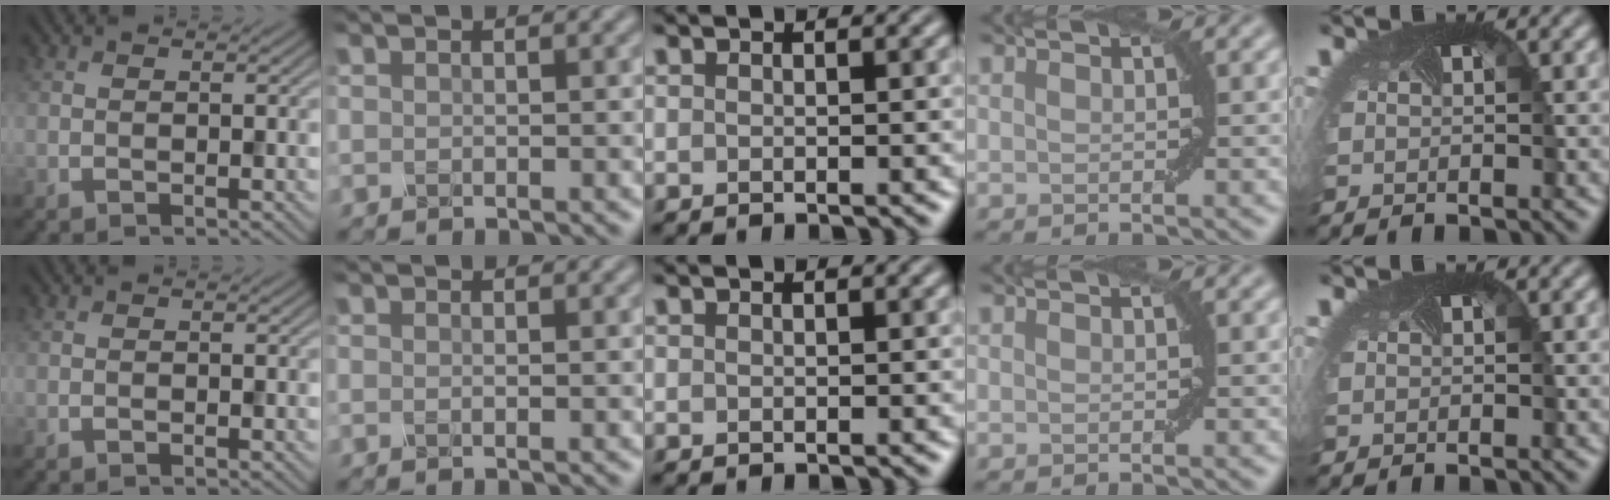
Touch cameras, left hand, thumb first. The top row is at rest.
{}